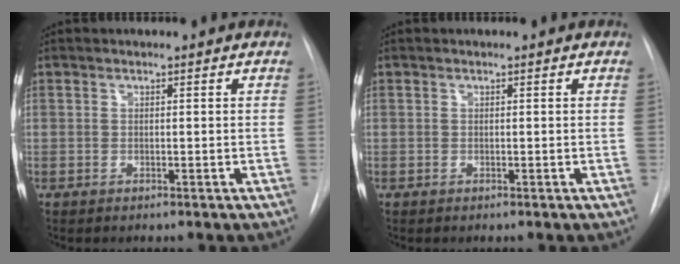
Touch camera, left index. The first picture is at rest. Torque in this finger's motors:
{"motor_torque": [0.00, 0.00, -0.03, 0.00]}